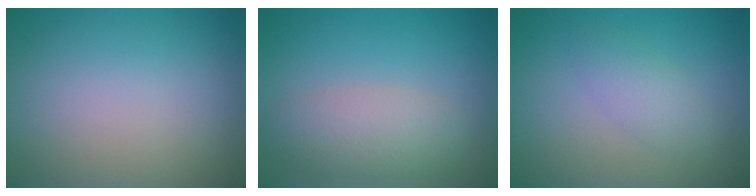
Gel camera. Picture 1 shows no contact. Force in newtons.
{"total": 3.9, "press": 3.9, "slide": 0.1}
{"total": 2.2, "press": 2.2, "slide": 0.1}